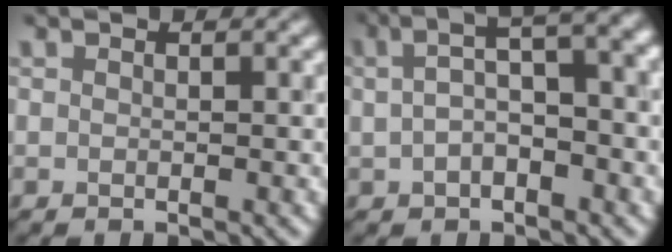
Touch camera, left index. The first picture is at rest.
{"total": 5.3, "force": [1.2, 1.3, 5.0], "torque": [-0.109, 0.010, 0.050]}